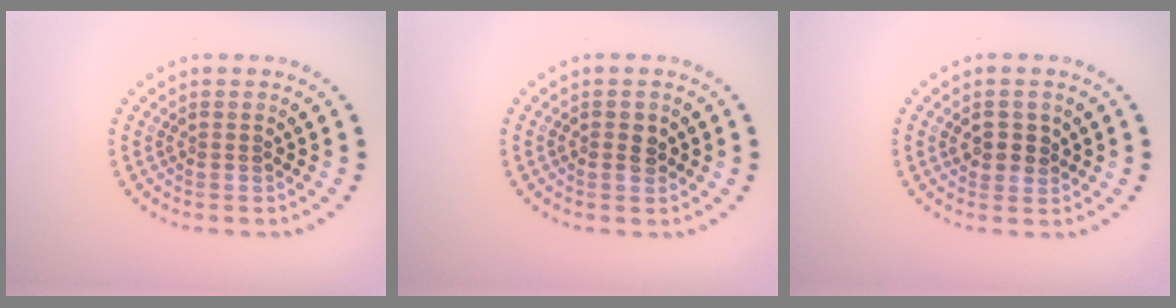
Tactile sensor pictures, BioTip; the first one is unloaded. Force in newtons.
{"total": 1.5, "press": 1.5, "slide": 0.1}
{"total": 2.3, "press": 2.1, "slide": 0.8}